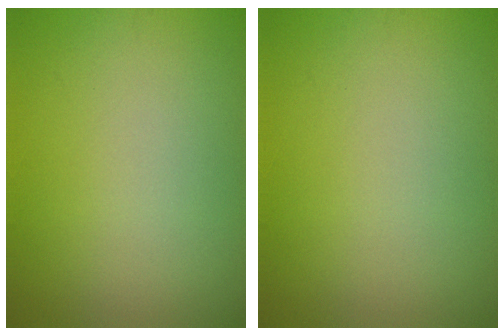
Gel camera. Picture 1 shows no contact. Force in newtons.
{"total": 0.0}